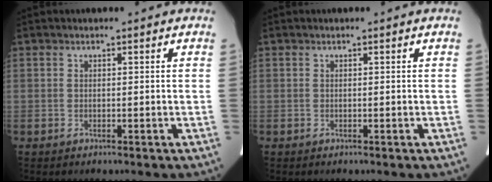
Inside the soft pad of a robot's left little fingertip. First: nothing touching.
{"total": 0.0}